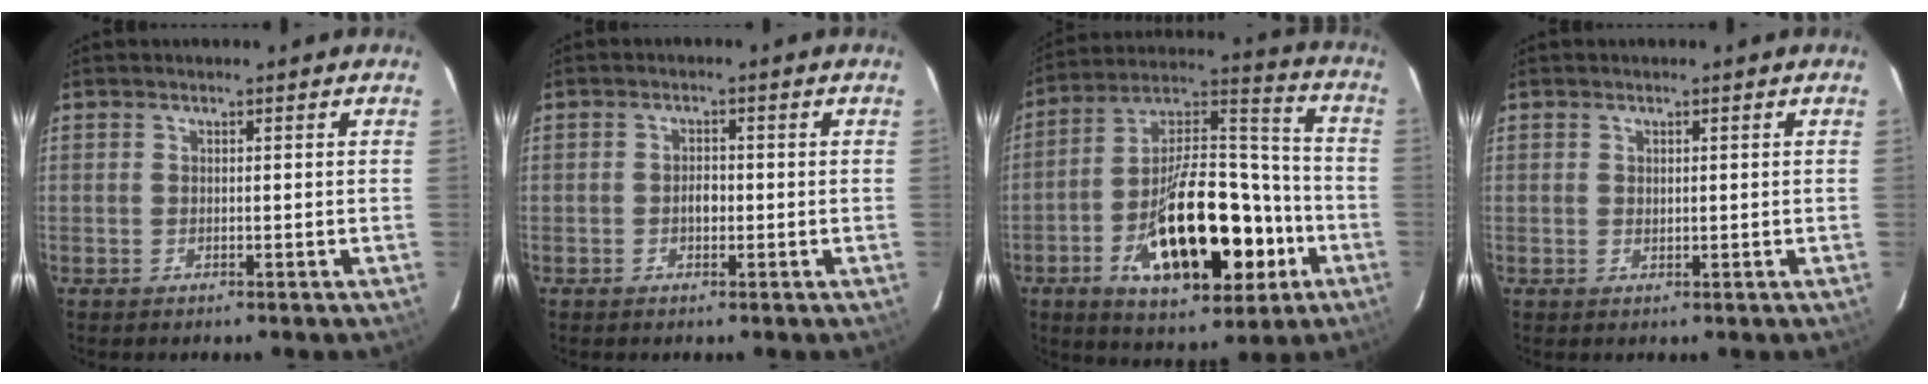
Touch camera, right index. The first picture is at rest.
{"total": 2.1, "force": [-0.5, 1.4, 1.4], "torque": [-0.026, 0.005, -0.010]}
{"total": 24.4, "force": [-8.8, 11.3, 19.8], "torque": [-0.341, 0.020, -0.127]}
{"total": 0.6, "force": [0.3, 0.4, 0.4], "torque": [-0.007, 0.003, 0.006]}